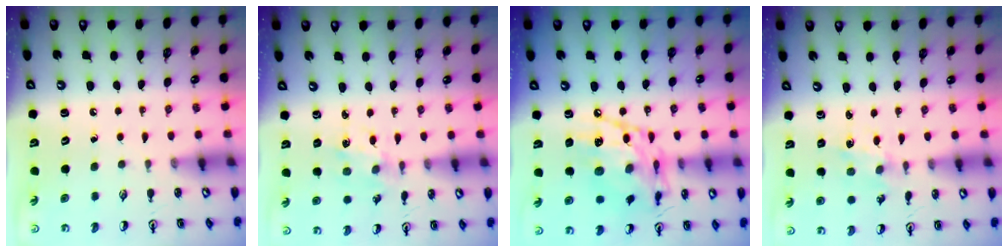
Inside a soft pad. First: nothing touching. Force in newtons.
{"total": 2.0, "press": 2.0, "slide": 0.5}
{"total": 17.6, "press": 17.5, "slide": 1.4}
{"total": 1.1, "press": 1.1, "slide": 0.3}